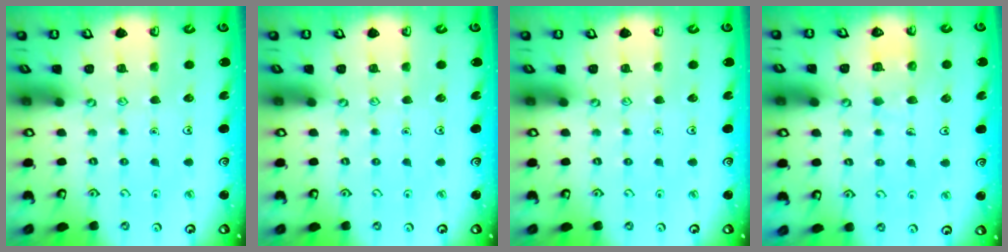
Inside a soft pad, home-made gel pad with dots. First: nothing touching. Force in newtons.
{"total": 0.0}
{"total": 0.0}
{"total": 5.7, "press": 5.7, "slide": 0.5}